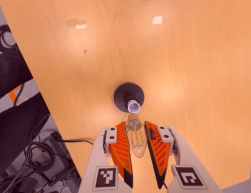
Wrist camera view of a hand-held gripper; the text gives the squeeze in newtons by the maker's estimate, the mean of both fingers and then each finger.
{"total": 15.5, "left": 17.4, "right": 13.6}